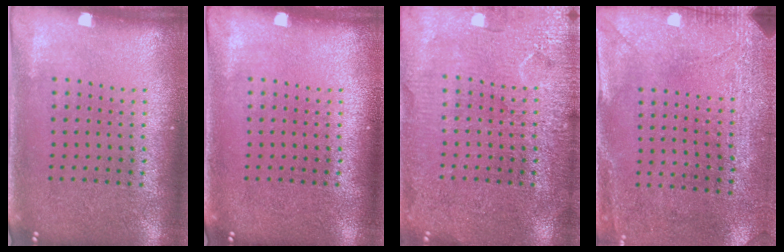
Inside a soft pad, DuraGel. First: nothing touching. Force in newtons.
{"total": 0.0}
{"total": 5.1, "press": 5.1, "slide": 0.7}
{"total": 3.0, "press": 2.3, "slide": 1.8}